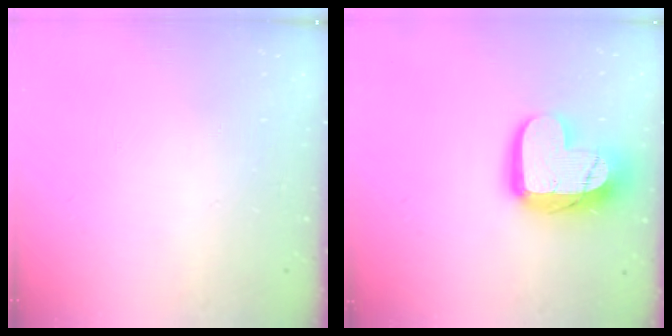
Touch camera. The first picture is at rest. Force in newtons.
{"total": 16.1, "press": 16.1, "slide": 0.9}